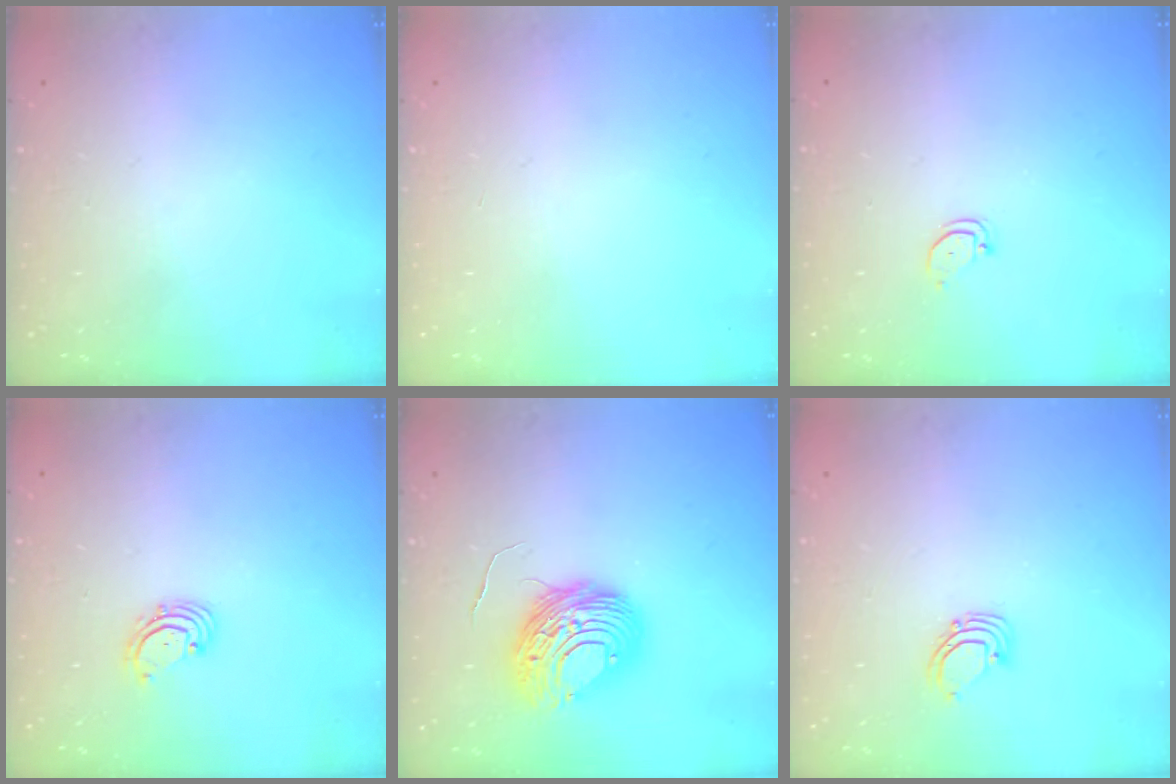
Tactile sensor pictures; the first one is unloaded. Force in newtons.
{"total": 0.0}
{"total": 2.4, "press": 2.4, "slide": 0.2}
{"total": 2.2, "press": 2.1, "slide": 0.7}
{"total": 10.7, "press": 10.6, "slide": 1.2}
{"total": 2.9, "press": 2.9, "slide": 0.3}